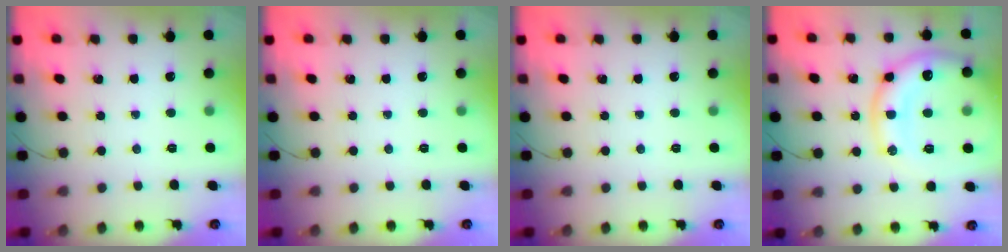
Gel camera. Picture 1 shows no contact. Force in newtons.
{"total": 0.0}
{"total": 0.0}
{"total": 16.8, "press": 16.7, "slide": 2.0}